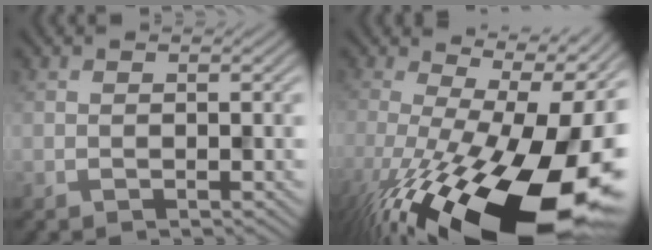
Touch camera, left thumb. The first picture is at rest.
{"total": 20.7, "force": [-6.5, 8.0, 18.0], "torque": [-0.278, -0.043, -0.086]}